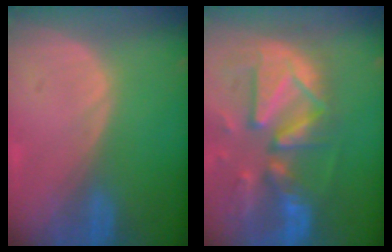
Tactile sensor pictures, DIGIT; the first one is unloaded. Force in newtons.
{"total": 13.1, "press": 11.4, "slide": 6.6}